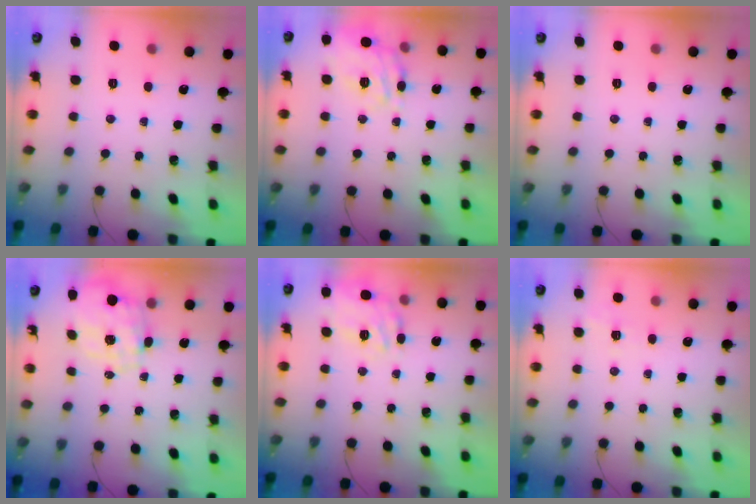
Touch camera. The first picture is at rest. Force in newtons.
{"total": 17.3, "press": 17.2, "slide": 1.9}
{"total": 0.0}
{"total": 2.1, "press": 1.7, "slide": 1.1}
{"total": 17.0, "press": 16.8, "slide": 2.4}
{"total": 1.2, "press": 0.0, "slide": 1.2}